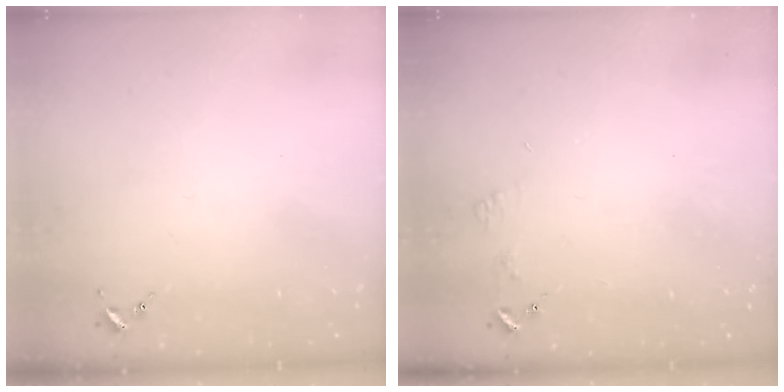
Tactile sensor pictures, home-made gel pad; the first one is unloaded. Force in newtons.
{"total": 3.1, "press": 3.1, "slide": 0.3}